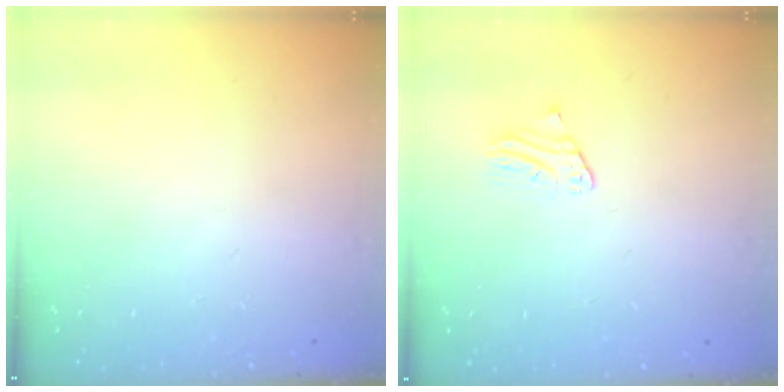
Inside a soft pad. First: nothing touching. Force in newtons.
{"total": 1.2, "press": 1.2, "slide": 0.1}